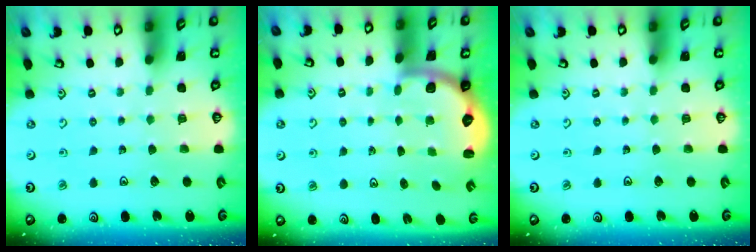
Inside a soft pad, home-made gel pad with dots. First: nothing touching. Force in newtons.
{"total": 2.5, "press": 2.1, "slide": 1.3}
{"total": 0.0}